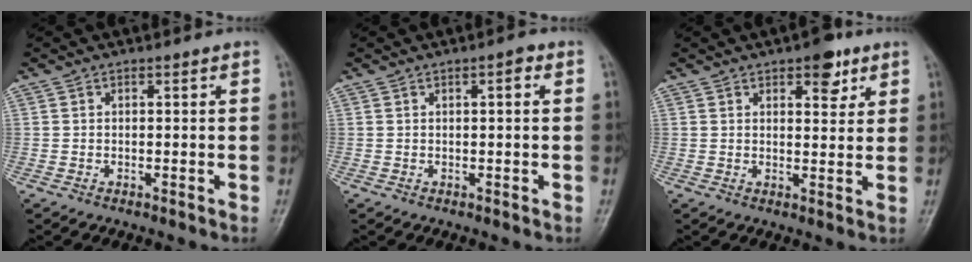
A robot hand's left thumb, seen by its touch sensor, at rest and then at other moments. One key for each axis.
{"total": 1.5, "fx": 0.5, "fy": 0.3, "fz": 1.4, "tx": -0.021, "ty": 0.003, "tz": 0.006}
{"total": 6.1, "fx": 3.5, "fy": 2.8, "fz": 4.1, "tx": -0.031, "ty": -0.015, "tz": 0.042}